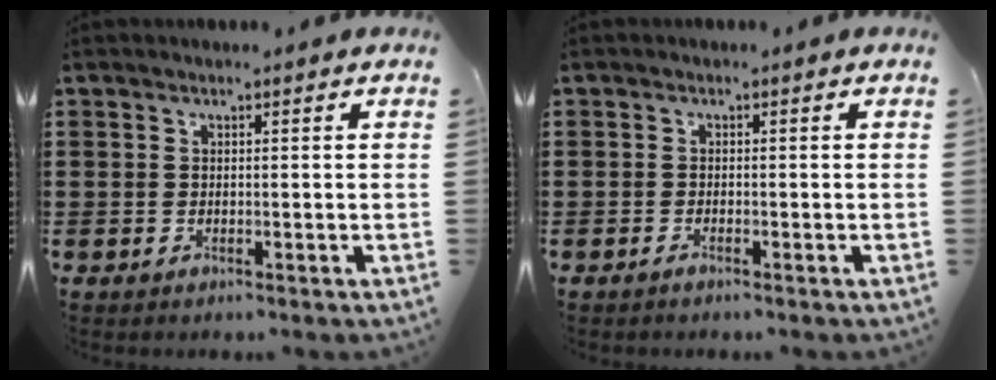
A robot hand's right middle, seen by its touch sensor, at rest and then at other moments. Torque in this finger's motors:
{"motor_torque": [0.27, 0.82, -0.02, -0.01]}